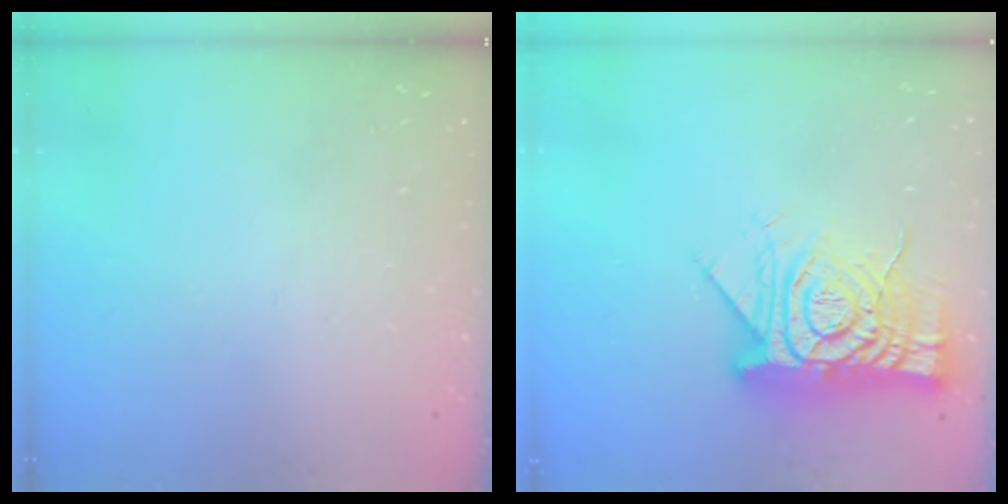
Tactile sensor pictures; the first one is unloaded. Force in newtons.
{"total": 18.4, "press": 18.3, "slide": 1.8}